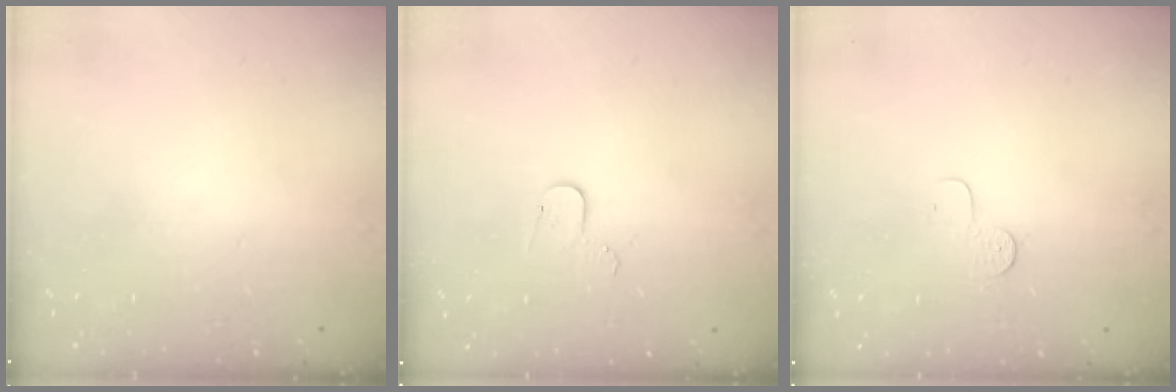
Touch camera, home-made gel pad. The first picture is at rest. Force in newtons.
{"total": 4.9, "press": 4.9, "slide": 0.5}
{"total": 4.5, "press": 4.5, "slide": 0.3}